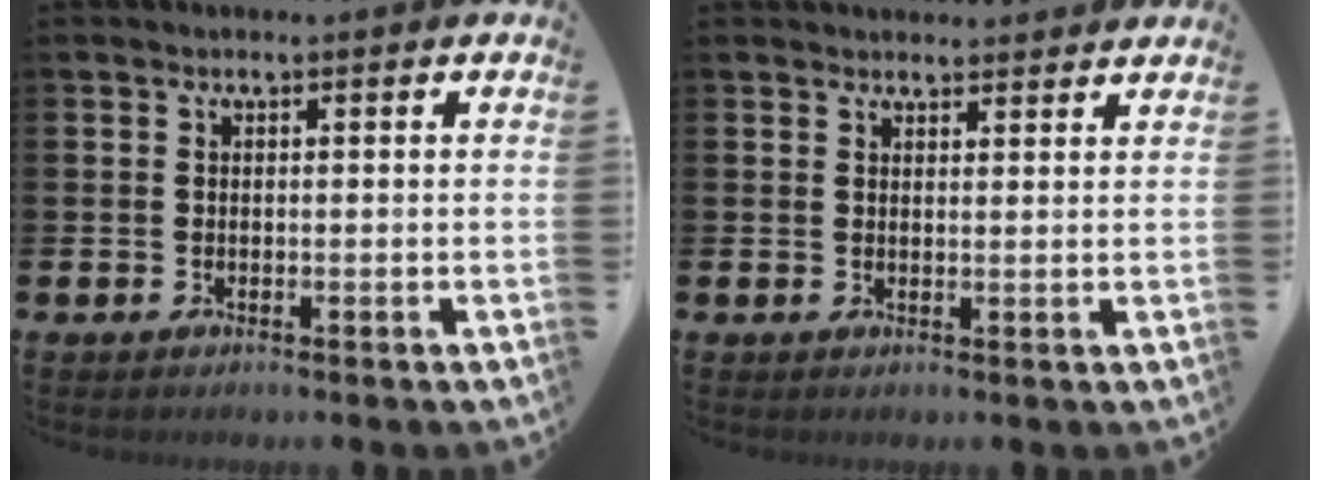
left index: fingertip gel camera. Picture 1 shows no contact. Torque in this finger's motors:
{"motor_torque": [0.53, -1.61, 0.08, 0.01]}